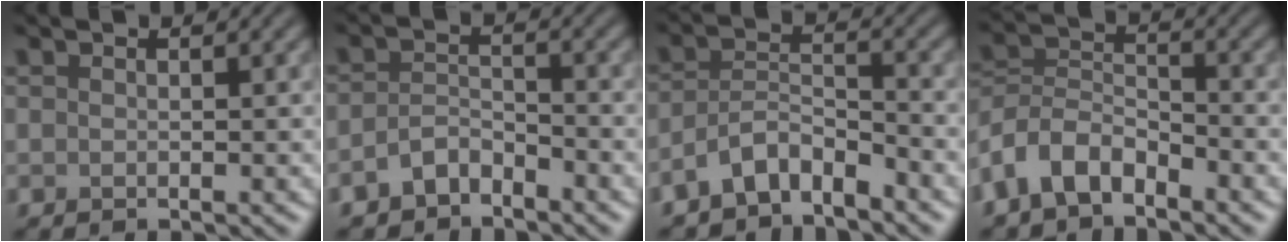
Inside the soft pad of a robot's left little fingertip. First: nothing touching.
{"total": 2.6, "force": [-1.9, 1.3, 1.2], "torque": [-0.023, 0.010, -0.041]}
{"total": 3.8, "force": [-3.0, 1.4, 1.9], "torque": [-0.032, 0.007, -0.064]}
{"total": 5.1, "force": [-3.4, 2.7, 2.6], "torque": [-0.053, 0.003, -0.079]}